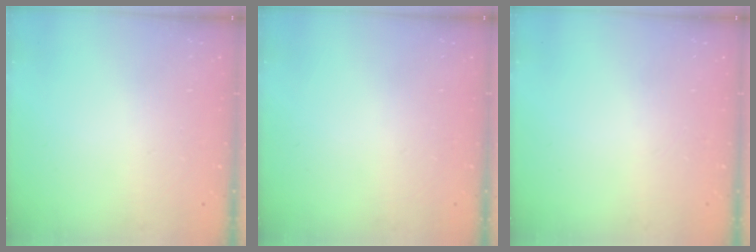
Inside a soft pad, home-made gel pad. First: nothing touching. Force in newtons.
{"total": 0.0}
{"total": 0.0}